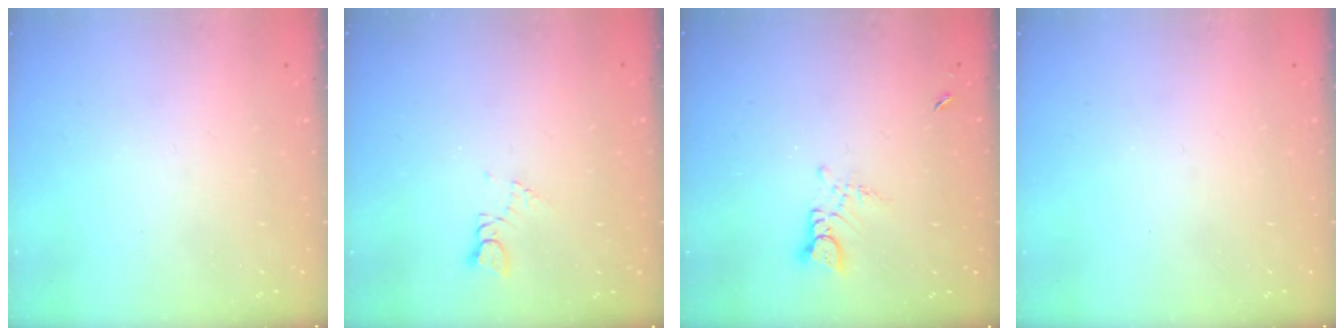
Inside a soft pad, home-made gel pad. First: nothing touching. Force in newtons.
{"total": 2.7, "press": 2.7, "slide": 0.3}
{"total": 2.7, "press": 2.7, "slide": 0.3}
{"total": 0.0}